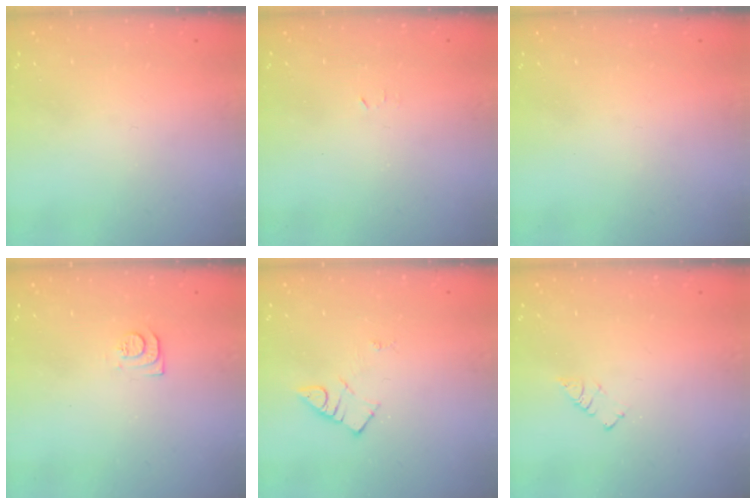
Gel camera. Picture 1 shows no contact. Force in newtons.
{"total": 2.4, "press": 2.4, "slide": 0.4}
{"total": 0.0}
{"total": 8.2, "press": 8.2, "slide": 0.9}
{"total": 4.2, "press": 4.1, "slide": 0.6}
{"total": 2.9, "press": 2.9, "slide": 0.4}